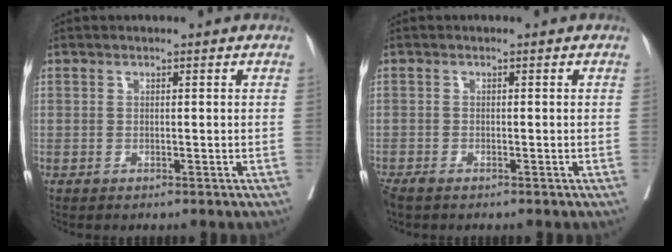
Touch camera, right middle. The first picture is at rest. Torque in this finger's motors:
{"motor_torque": [0.07, -0.04, 0.04, 0.00]}